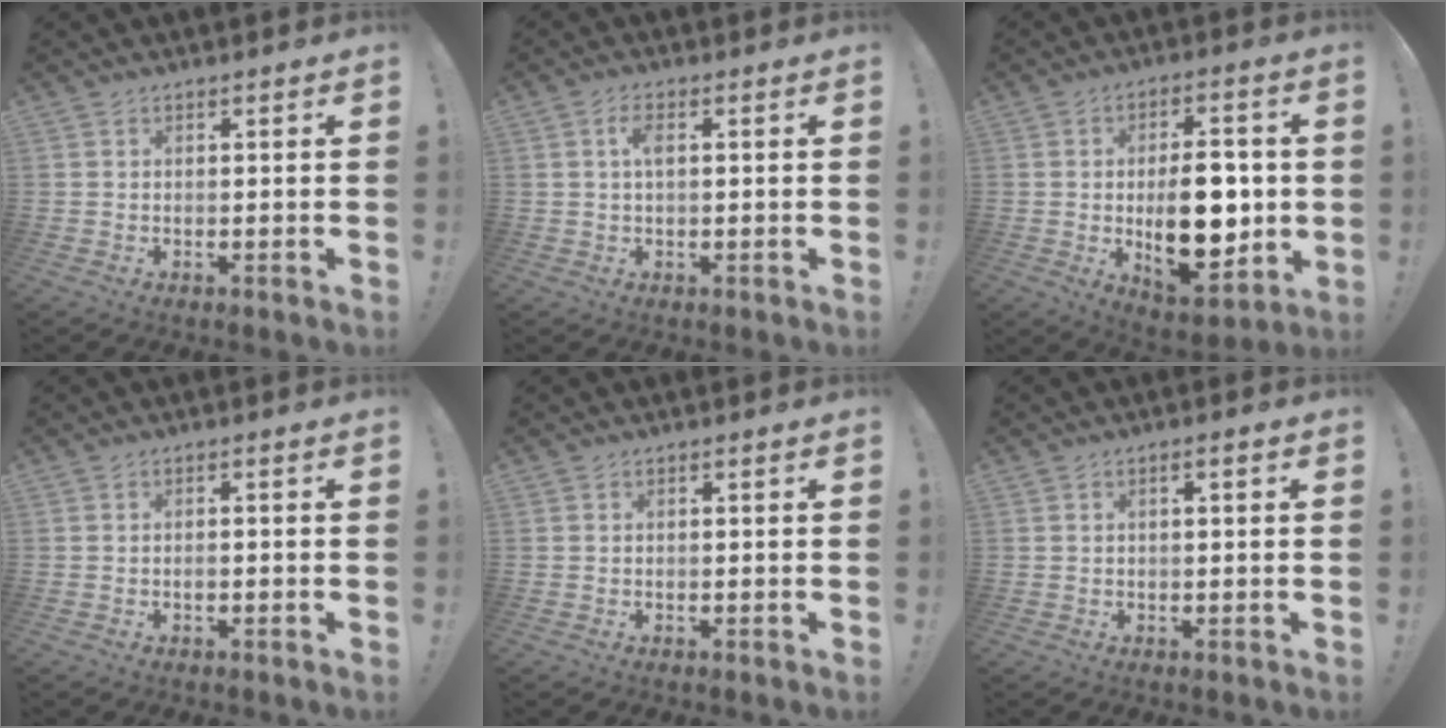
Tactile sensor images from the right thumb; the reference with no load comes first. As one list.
[{"total": 3.6, "force": [0.9, 1.5, 3.1], "torque": [-0.052, 0.002, 0.013]}, {"total": 17.7, "force": [-1.1, 9.4, 14.9], "torque": [-0.215, -0.010, -0.015]}, {"total": 1.0, "force": [-0.7, 0.2, 0.6], "torque": [-0.011, -0.001, -0.013]}, {"total": 0.0}, {"total": 1.8, "force": [0.0, 0.3, 1.8], "torque": [-0.025, 0.001, -0.002]}]